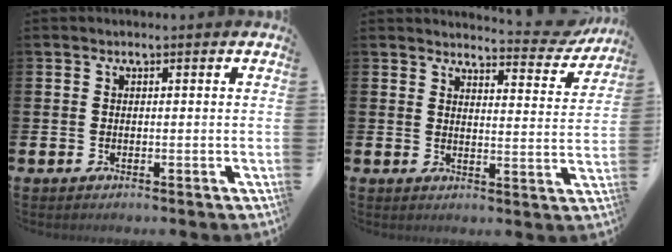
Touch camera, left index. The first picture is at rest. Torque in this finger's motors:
{"motor_torque": [0.96, -1.18, 0.21, 0.07]}